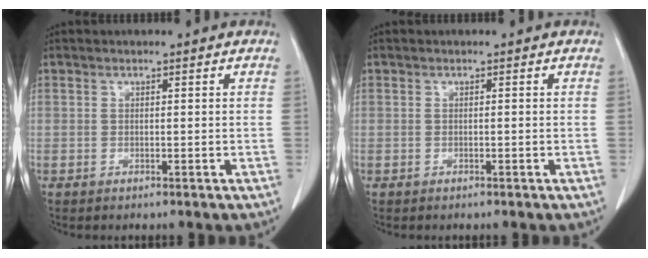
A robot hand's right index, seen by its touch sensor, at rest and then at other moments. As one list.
[{"total": 0.0}]